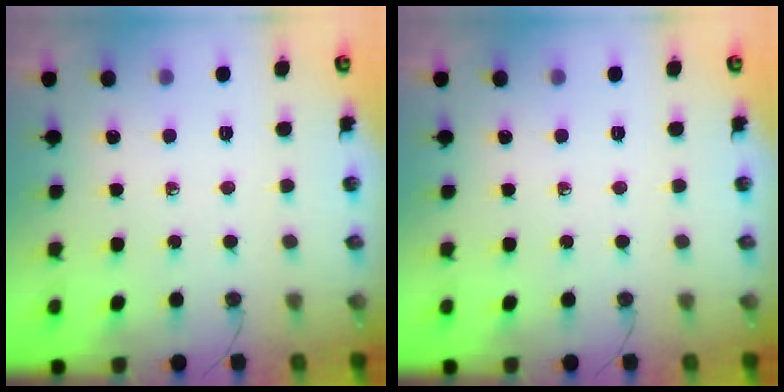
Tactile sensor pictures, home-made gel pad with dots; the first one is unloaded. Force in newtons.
{"total": 0.0}